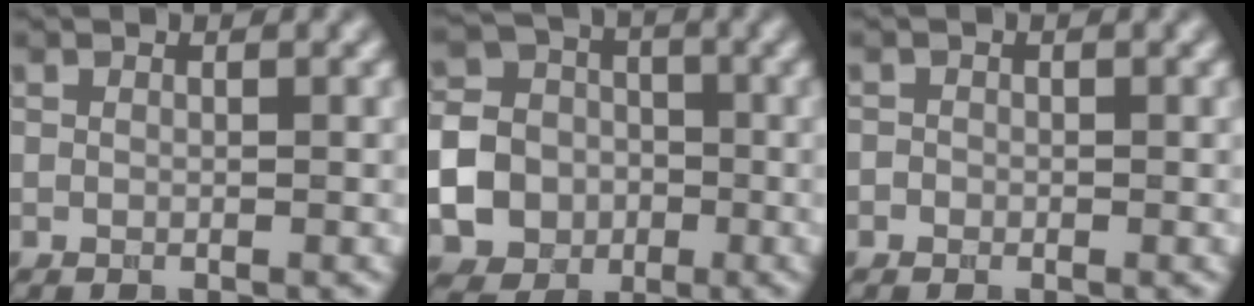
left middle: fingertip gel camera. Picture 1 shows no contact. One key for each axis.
{"total": 15.9, "fx": -4.6, "fy": 14.7, "fz": 4.0, "tx": -0.140, "ty": -0.046, "tz": -0.099}
{"total": 0.6, "fx": -0.3, "fy": 0.6, "fz": 0.1, "tx": 0.003, "ty": -0.005, "tz": -0.005}